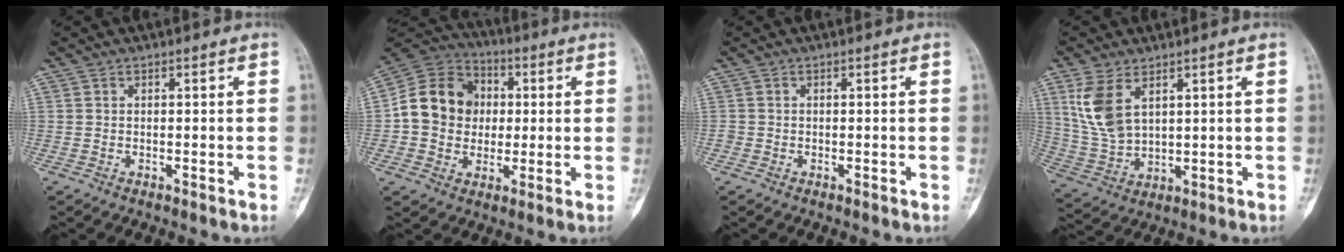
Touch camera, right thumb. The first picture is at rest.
{"total": 14.6, "force": [0.5, 12.8, 7.1], "torque": [-0.102, 0.024, 0.002]}
{"total": 0.6, "force": [-0.2, 0.6, 0.1], "torque": [0.000, 0.004, -0.005]}
{"total": 9.8, "force": [4.2, 5.4, 7.0], "torque": [-0.145, -0.013, 0.099]}